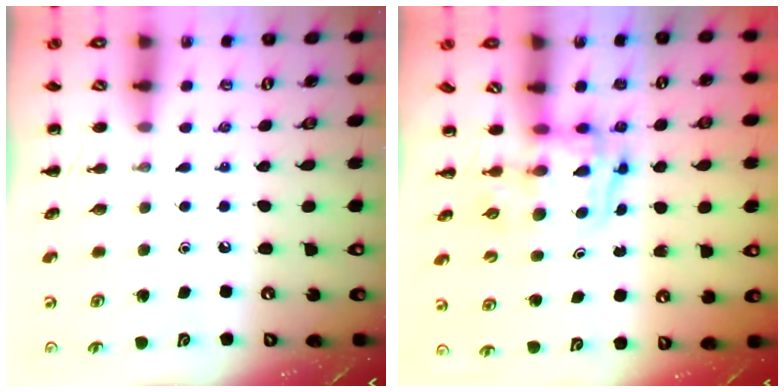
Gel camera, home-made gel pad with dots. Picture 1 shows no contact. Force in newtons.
{"total": 3.3, "press": 3.2, "slide": 0.6}